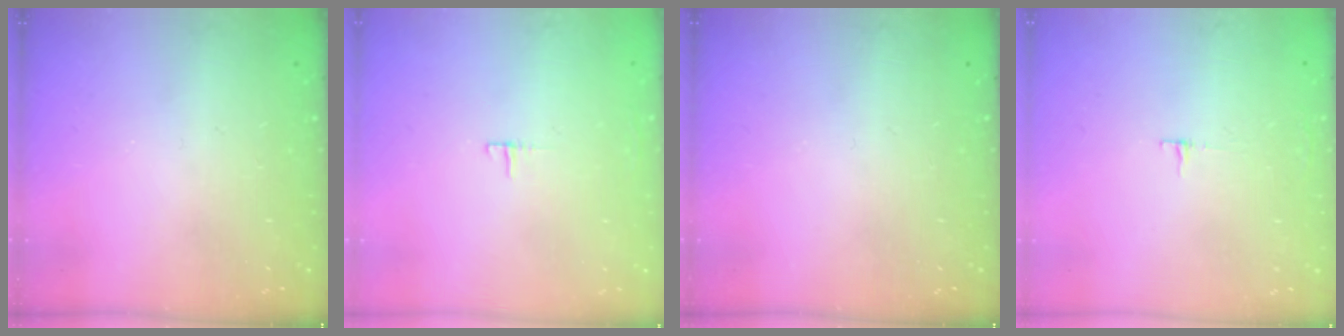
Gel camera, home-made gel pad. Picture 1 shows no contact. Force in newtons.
{"total": 3.6, "press": 3.5, "slide": 0.3}
{"total": 0.0}
{"total": 3.3, "press": 3.3, "slide": 0.4}